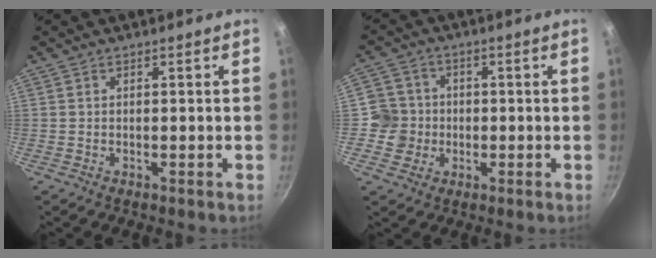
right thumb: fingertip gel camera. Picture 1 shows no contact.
{"total": 6.6, "force": [-0.8, 6.5, 0.7], "torque": [0.021, 0.014, -0.020]}